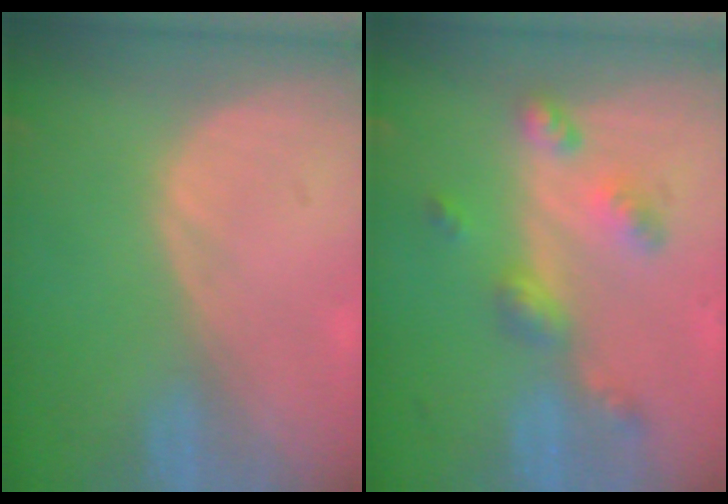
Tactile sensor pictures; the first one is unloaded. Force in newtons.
{"total": 6.3, "press": 5.5, "slide": 3.1}